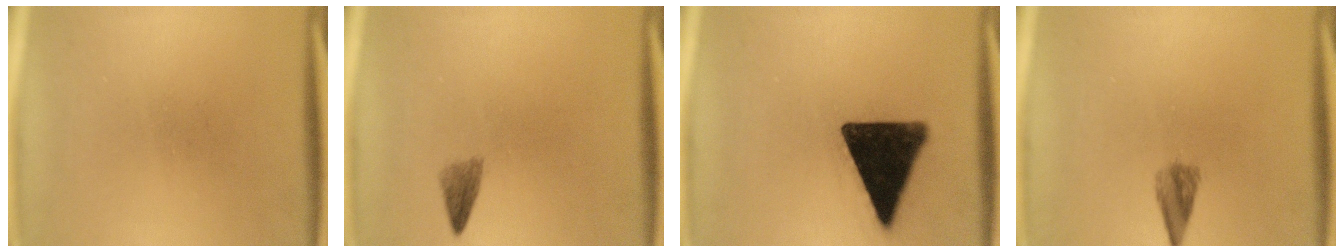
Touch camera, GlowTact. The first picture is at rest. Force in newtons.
{"total": 1.7}
{"total": 16.6}
{"total": 2.5}